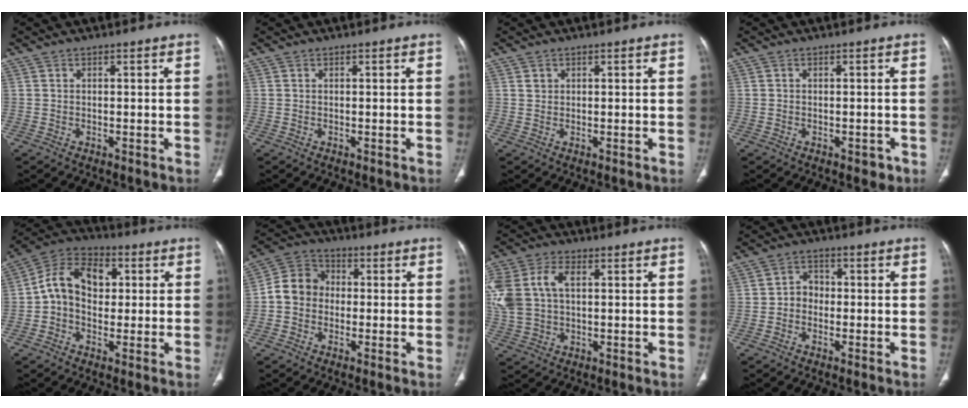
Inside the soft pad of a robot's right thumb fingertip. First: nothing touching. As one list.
[{"total": 0.0}, {"total": 1.0, "force": [0.5, 0.8, 0.2], "torque": [0.004, -0.002, 0.009]}, {"total": 1.8, "force": [-0.9, 1.1, 1.0], "torque": [-0.003, 0.003, -0.009]}, {"total": 11.6, "force": [1.1, 8.5, 7.9], "torque": [-0.116, 0.029, 0.008]}, {"total": 8.1, "force": [-0.7, 6.9, 4.0], "torque": [-0.054, 0.029, -0.029]}, {"total": 13.0, "force": [2.4, 8.5, 9.5], "torque": [-0.238, 0.018, 0.050]}, {"total": 3.4, "force": [-0.8, 2.9, 1.6], "torque": [-0.006, 0.017, -0.023]}]